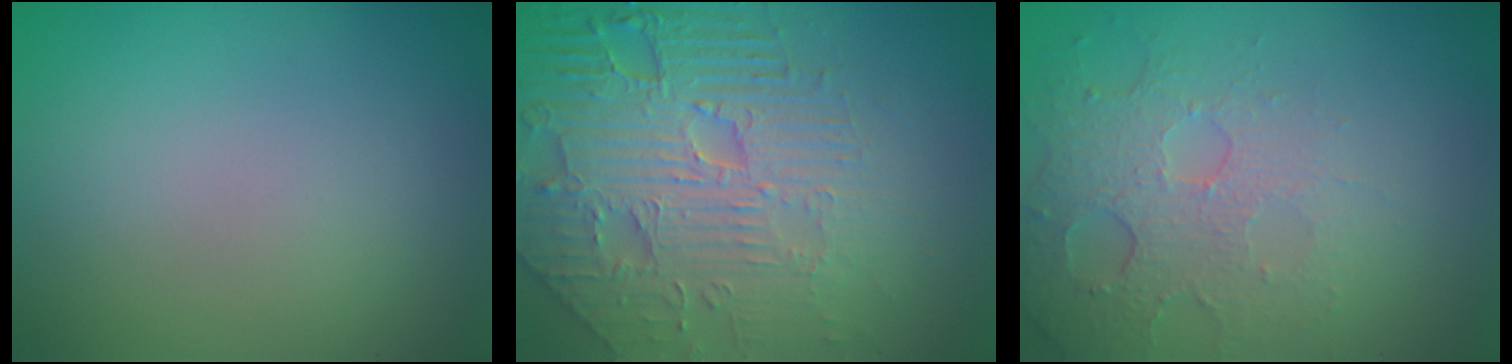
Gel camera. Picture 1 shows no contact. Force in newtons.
{"total": 7.1, "press": 5.8, "slide": 4.1}
{"total": 5.0, "press": 3.3, "slide": 3.8}